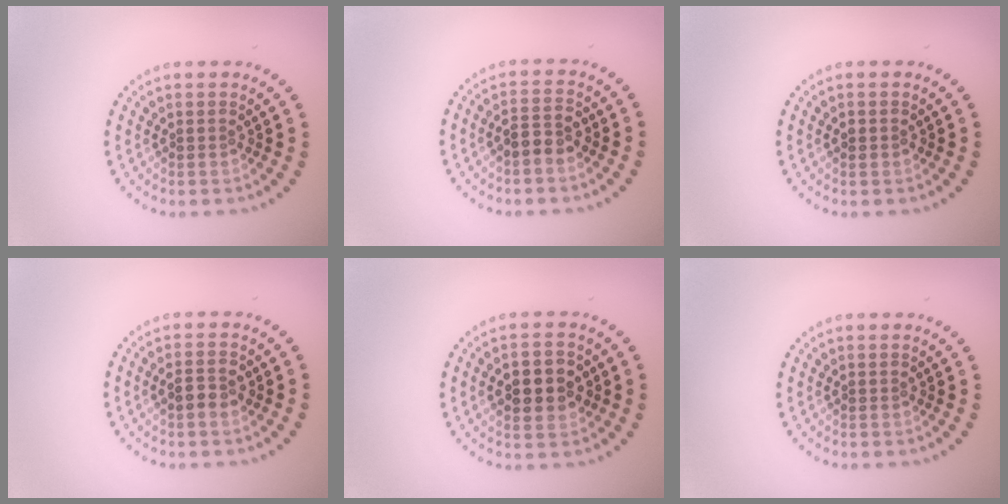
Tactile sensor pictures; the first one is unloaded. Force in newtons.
{"total": 2.2, "press": 2.1, "slide": 0.6}
{"total": 1.0, "press": 1.0, "slide": 0.1}
{"total": 2.0, "press": 2.0, "slide": 0.2}
{"total": 4.1, "press": 4.1, "slide": 0.3}
{"total": 0.0}